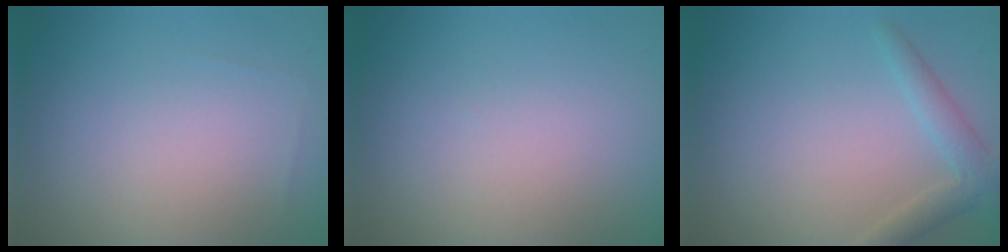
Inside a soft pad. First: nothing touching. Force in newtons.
{"total": 0.0}
{"total": 2.4, "press": 2.4, "slide": 0.1}